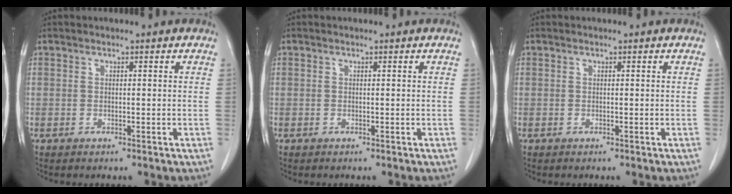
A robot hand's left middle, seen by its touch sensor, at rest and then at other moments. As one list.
[{"total": 0.0}, {"total": 0.0}]